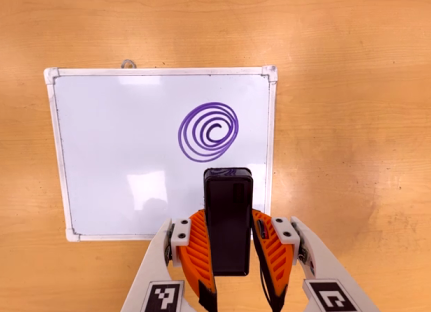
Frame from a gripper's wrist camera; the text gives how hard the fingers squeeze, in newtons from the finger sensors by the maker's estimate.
{"total": 4.8, "left": 3.8, "right": 5.8}